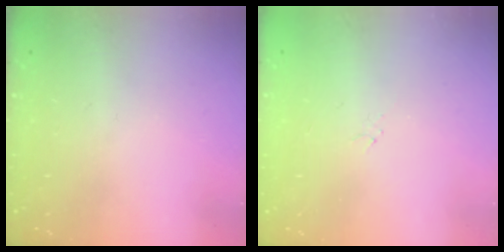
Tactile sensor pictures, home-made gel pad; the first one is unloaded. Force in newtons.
{"total": 0.9, "press": 0.8, "slide": 0.4}